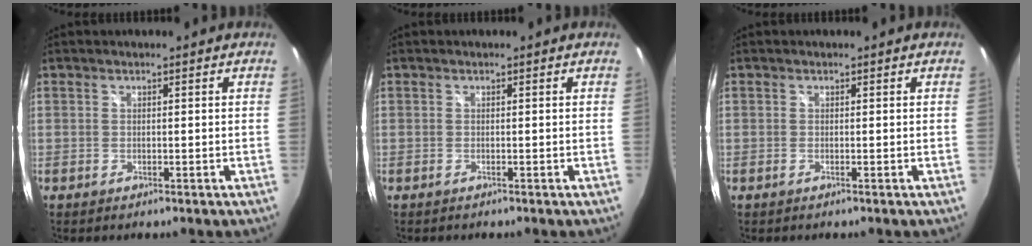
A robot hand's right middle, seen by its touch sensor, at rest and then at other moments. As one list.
[{"total": 0.0}, {"total": 0.0}]